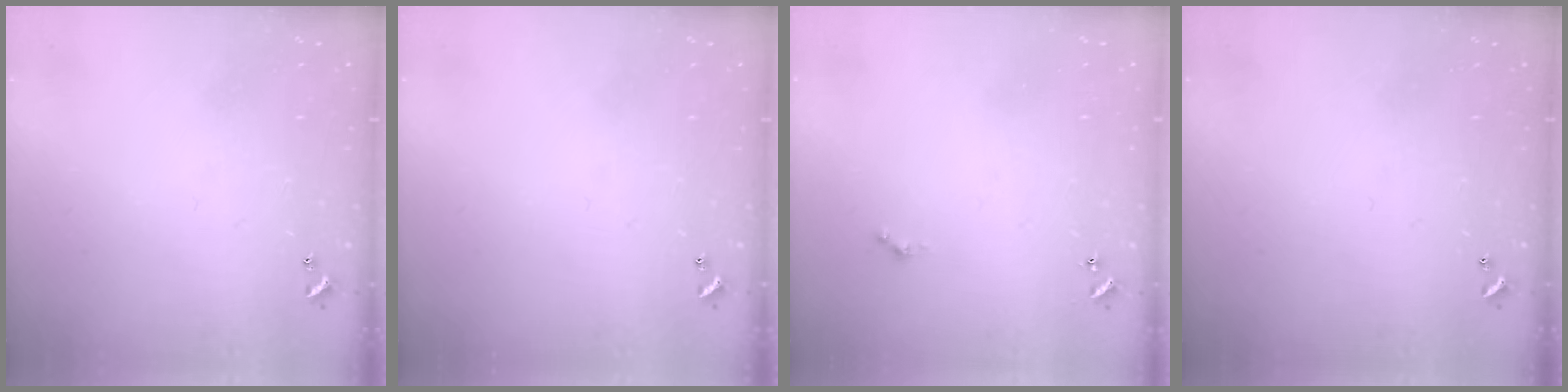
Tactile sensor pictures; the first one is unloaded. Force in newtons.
{"total": 0.0}
{"total": 0.0}
{"total": 0.0}